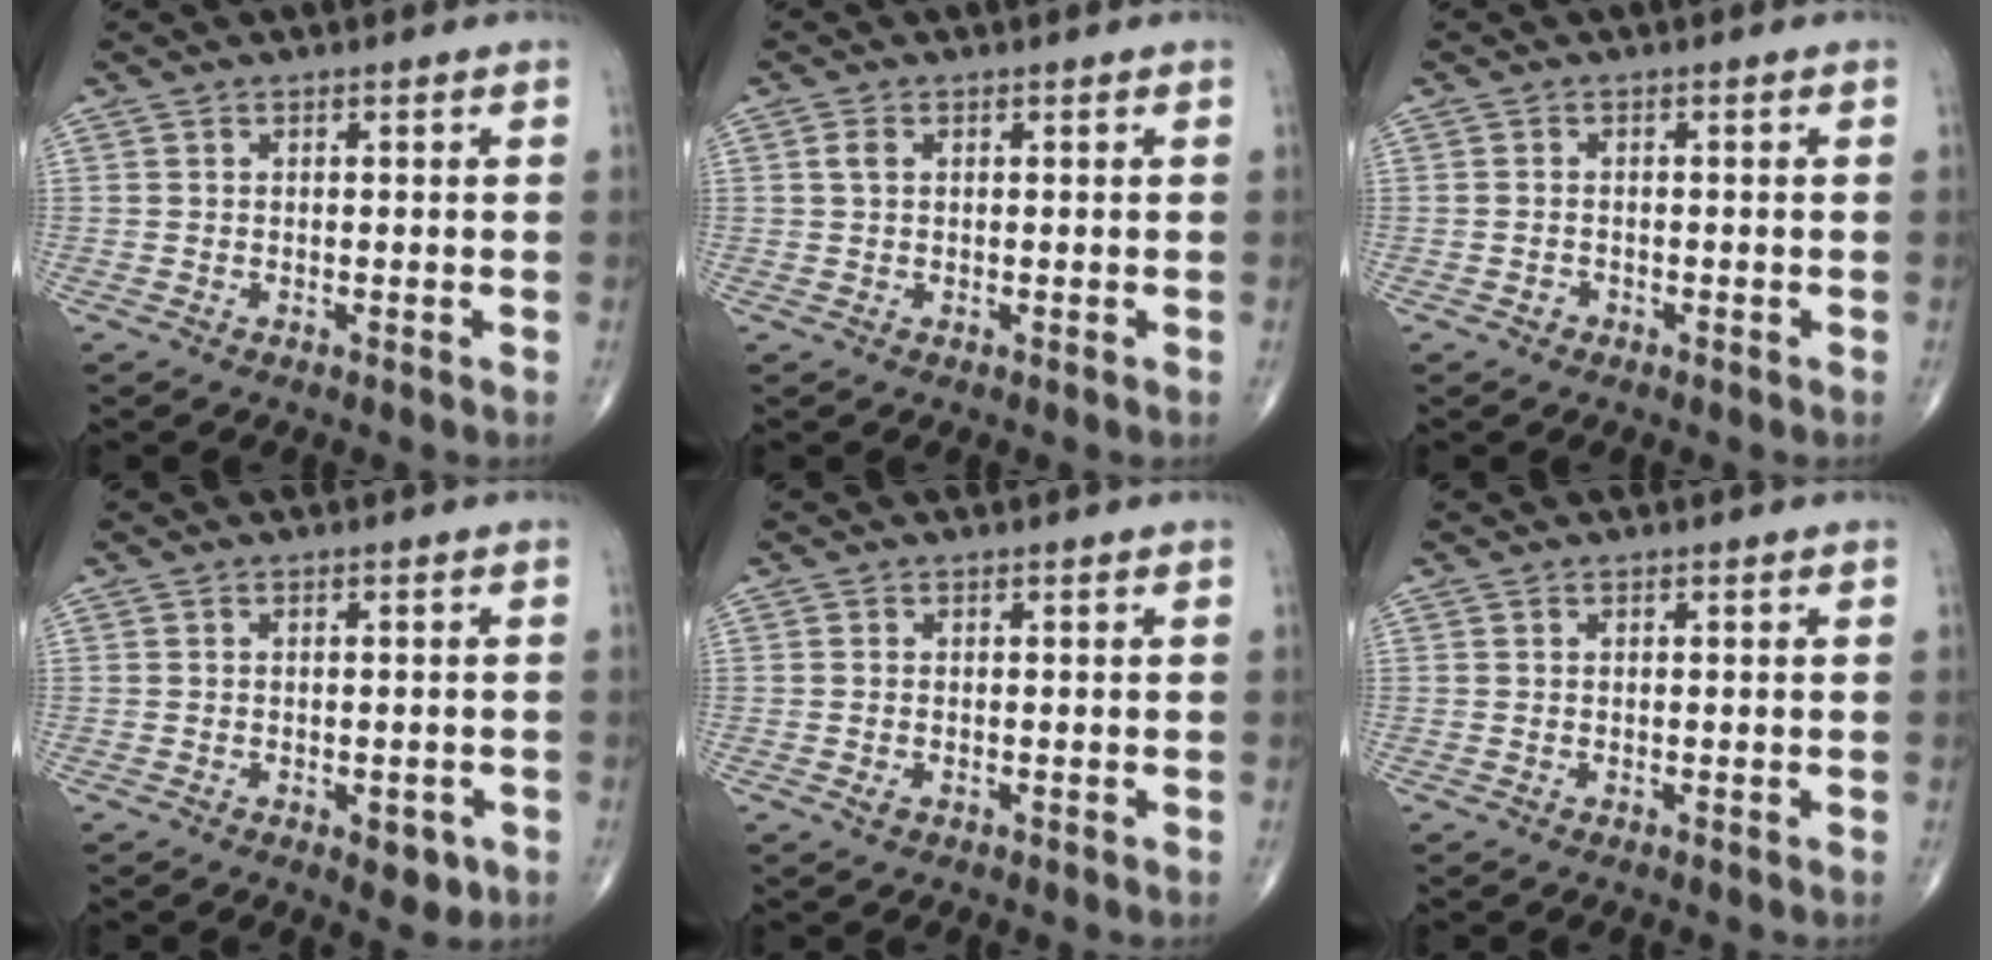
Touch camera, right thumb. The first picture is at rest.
{"total": 1.5, "force": [0.4, 1.0, 1.1], "torque": [-0.024, 0.004, 0.007]}
{"total": 1.0, "force": [-0.6, 0.8, 0.2], "torque": [-0.001, 0.006, -0.012]}
{"total": 3.8, "force": [-1.6, 1.9, 2.9], "torque": [-0.021, 0.003, -0.014]}
{"total": 1.0, "force": [-0.3, 0.6, 0.7], "torque": [-0.016, 0.003, -0.004]}
{"total": 0.0}